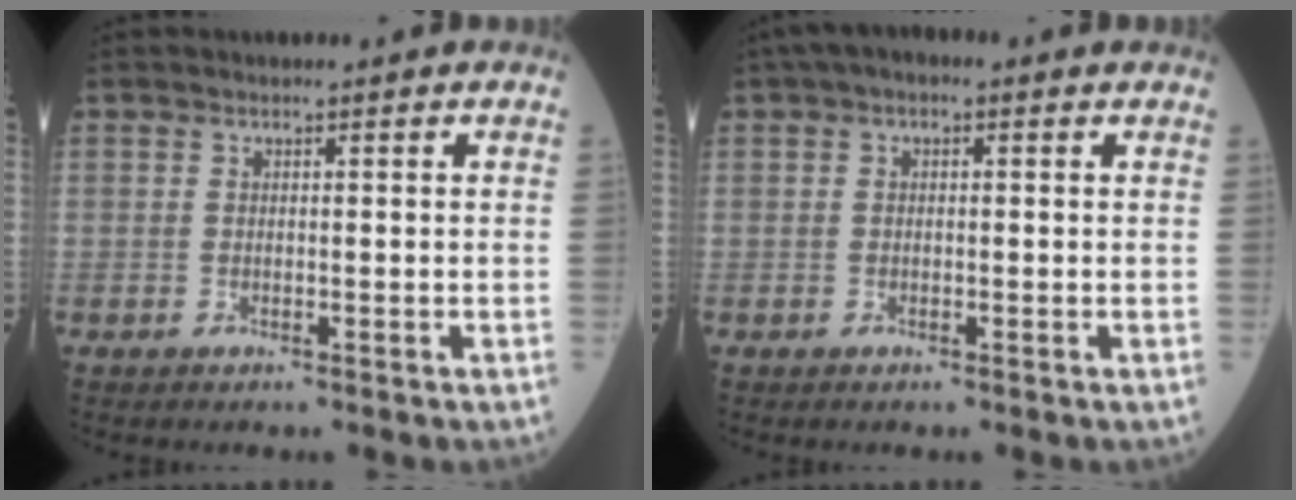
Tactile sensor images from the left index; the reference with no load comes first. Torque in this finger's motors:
{"motor_torque": [1.05, -1.09, 1.02, 0.21]}